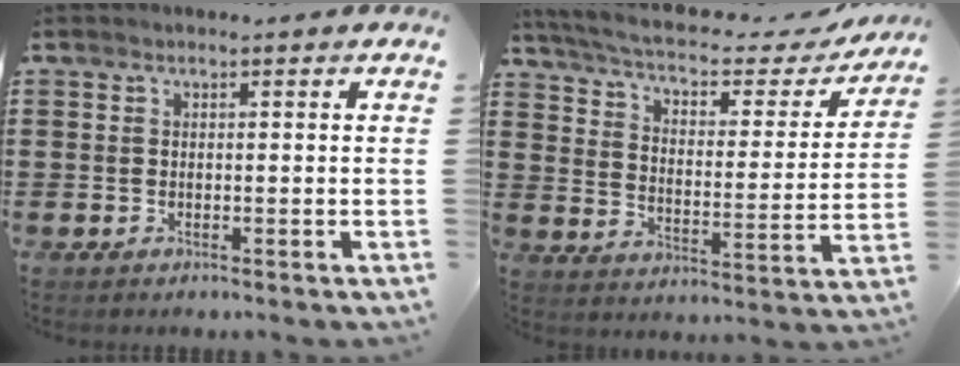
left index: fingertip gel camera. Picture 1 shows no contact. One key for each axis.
{"total": 5.2, "fx": 4.0, "fy": 1.3, "fz": 3.1, "tx": -0.078, "ty": -0.027, "tz": 0.062}